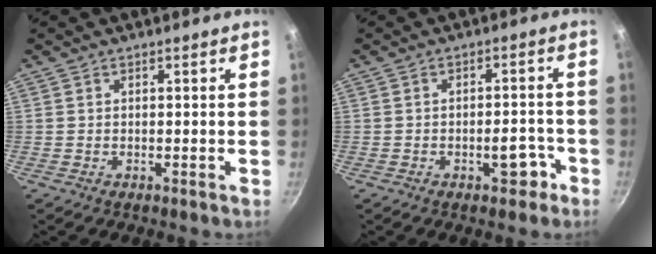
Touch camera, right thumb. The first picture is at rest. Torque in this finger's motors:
{"motor_torque": [2.84, 2.17, 0.51, -0.01, 0.15]}